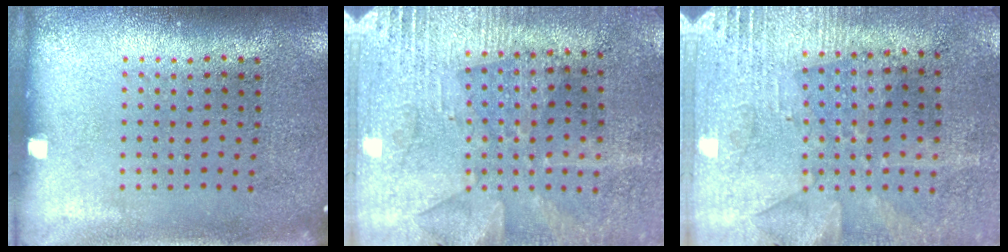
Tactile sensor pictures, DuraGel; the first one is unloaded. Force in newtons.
{"total": 2.9, "press": 2.8, "slide": 0.8}
{"total": 2.8, "press": 2.5, "slide": 1.1}